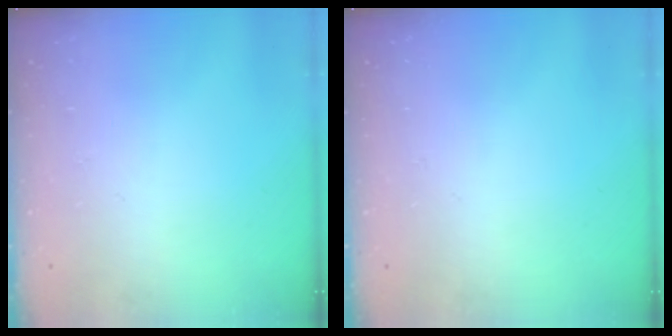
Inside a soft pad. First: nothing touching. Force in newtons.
{"total": 0.0}